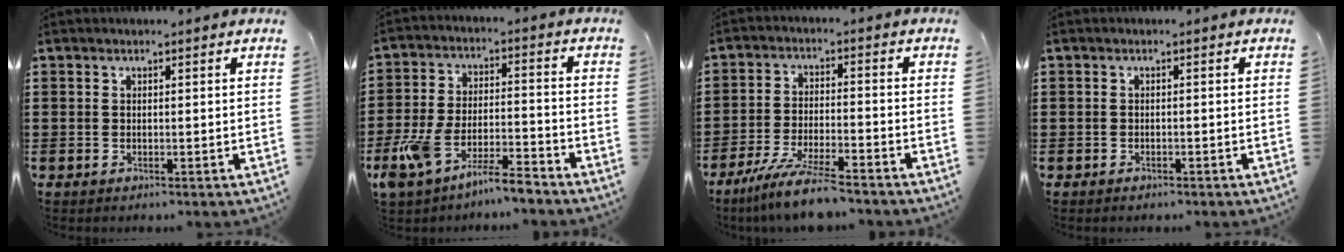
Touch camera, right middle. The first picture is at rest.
{"total": 8.6, "force": [-7.2, 1.7, 4.4], "torque": [-0.100, 0.004, -0.141]}
{"total": 8.0, "force": [-6.9, 0.3, 4.1], "torque": [-0.092, -0.010, -0.133]}
{"total": 0.9, "force": [-0.8, 0.3, 0.0], "torque": [-0.003, 0.000, -0.017]}